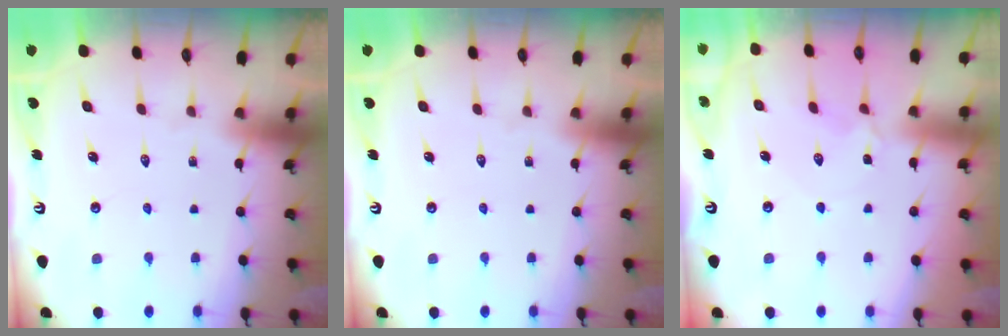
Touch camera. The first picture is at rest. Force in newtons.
{"total": 0.0}
{"total": 4.0, "press": 4.0, "slide": 0.8}